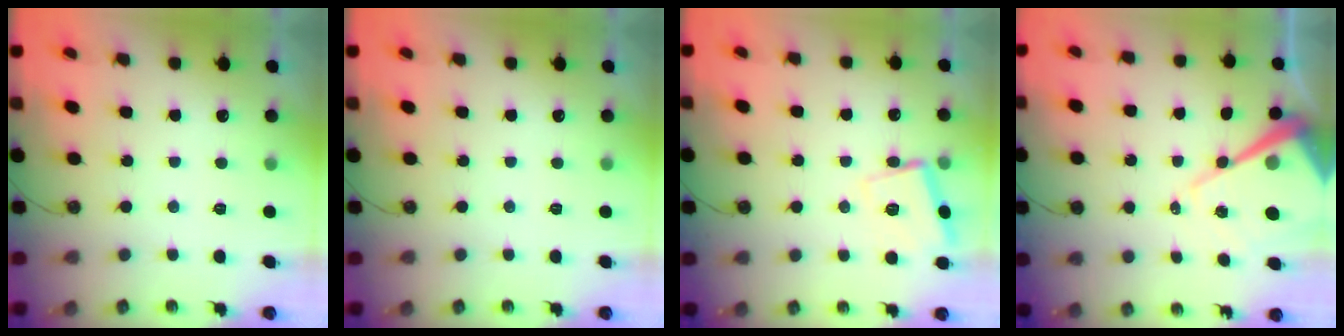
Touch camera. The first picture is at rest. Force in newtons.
{"total": 0.0}
{"total": 12.2, "press": 12.1, "slide": 1.0}
{"total": 15.8, "press": 15.7, "slide": 1.4}